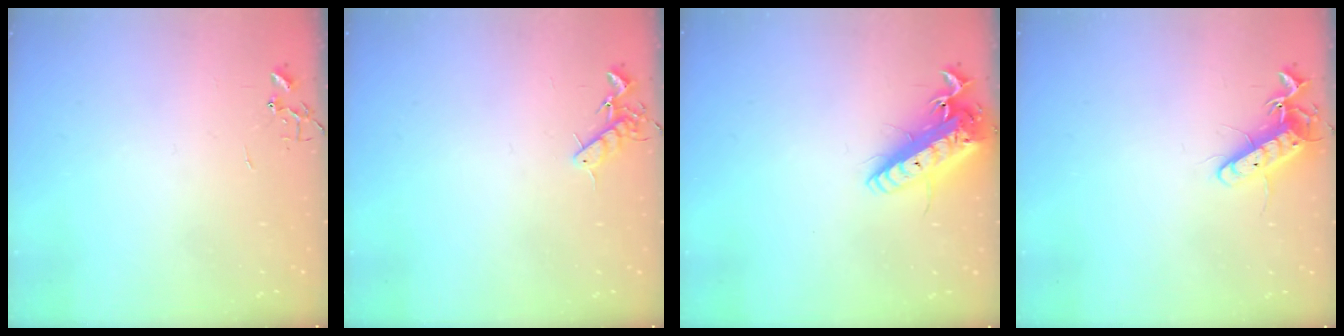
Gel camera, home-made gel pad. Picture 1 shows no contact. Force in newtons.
{"total": 7.2, "press": 7.1, "slide": 1.1}
{"total": 17.4, "press": 17.0, "slide": 3.4}
{"total": 12.5, "press": 12.4, "slide": 1.0}